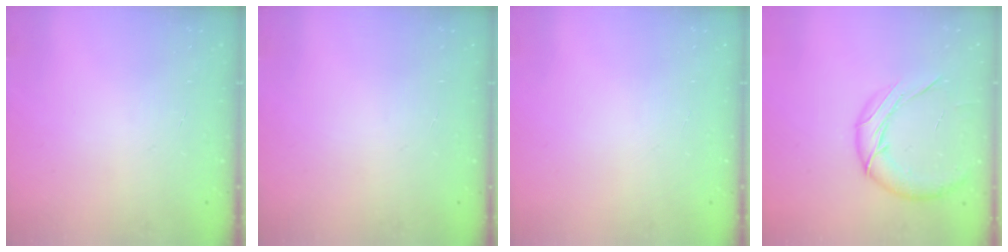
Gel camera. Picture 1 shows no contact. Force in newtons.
{"total": 0.0}
{"total": 0.0}
{"total": 13.1, "press": 13.0, "slide": 1.8}